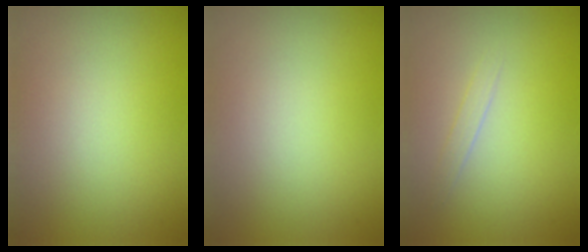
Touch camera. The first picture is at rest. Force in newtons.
{"total": 0.0}
{"total": 0.9, "press": 0.9, "slide": 0.1}